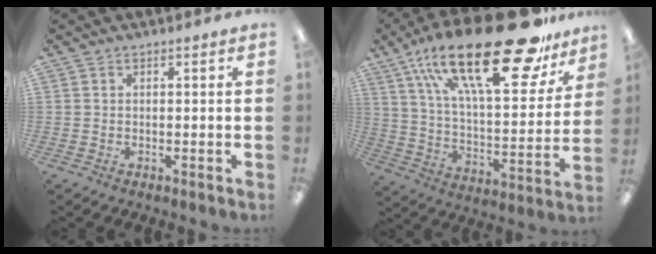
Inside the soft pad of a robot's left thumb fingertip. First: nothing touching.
{"total": 32.2, "force": [20.0, 10.9, 22.7], "torque": [-0.364, -0.113, 0.329]}